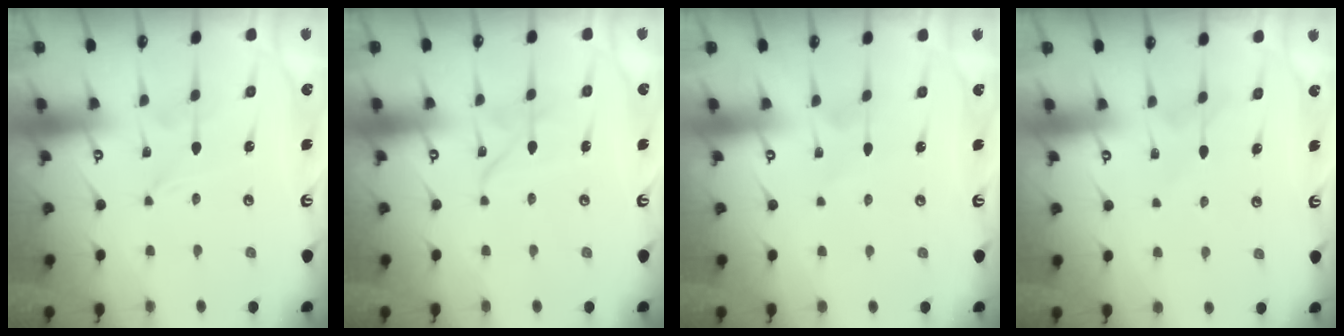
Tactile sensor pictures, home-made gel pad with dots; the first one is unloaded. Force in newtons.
{"total": 2.8, "press": 2.8, "slide": 0.3}
{"total": 2.5, "press": 2.5, "slide": 0.3}
{"total": 4.6, "press": 4.6, "slide": 0.4}